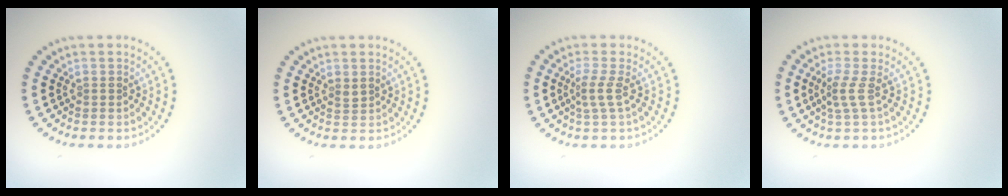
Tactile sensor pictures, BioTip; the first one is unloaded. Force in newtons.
{"total": 0.7, "press": 0.6, "slide": 0.3}
{"total": 1.8, "press": 1.2, "slide": 1.3}
{"total": 1.9, "press": 1.3, "slide": 1.5}